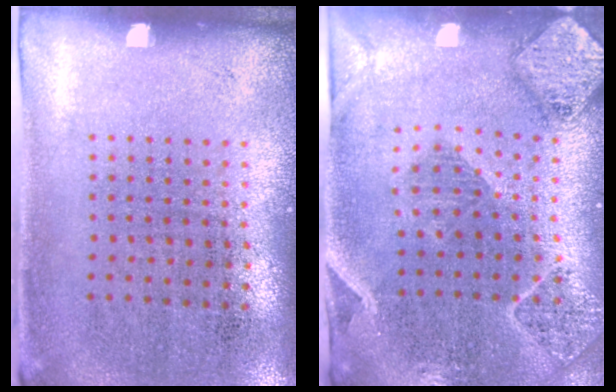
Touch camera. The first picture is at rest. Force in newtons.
{"total": 2.3, "press": 2.1, "slide": 0.9}